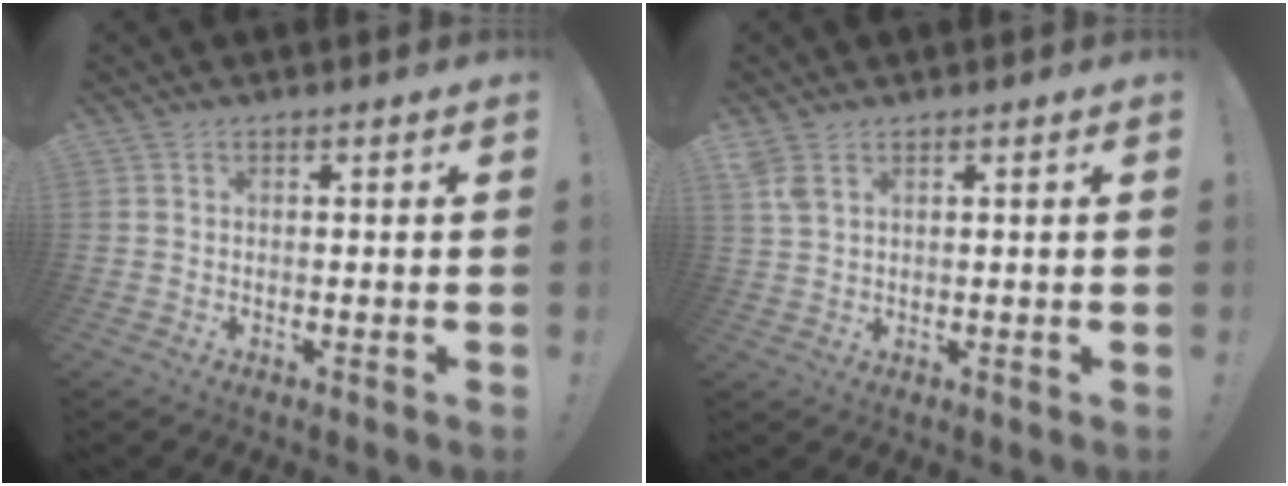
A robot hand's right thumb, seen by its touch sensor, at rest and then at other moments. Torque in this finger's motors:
{"motor_torque": [0.02, 0.08, 0.37, 0.25, 0.00]}